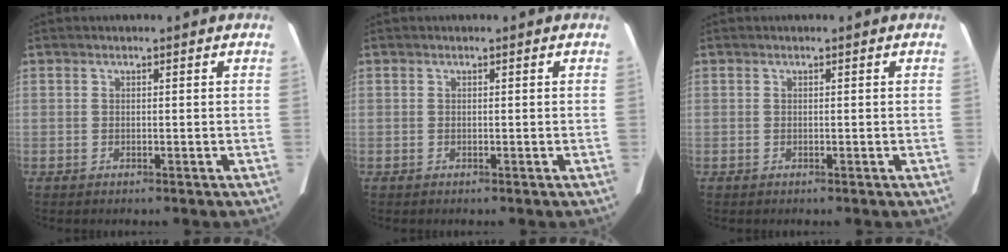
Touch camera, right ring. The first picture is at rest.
{"total": 0.0}
{"total": 0.0}